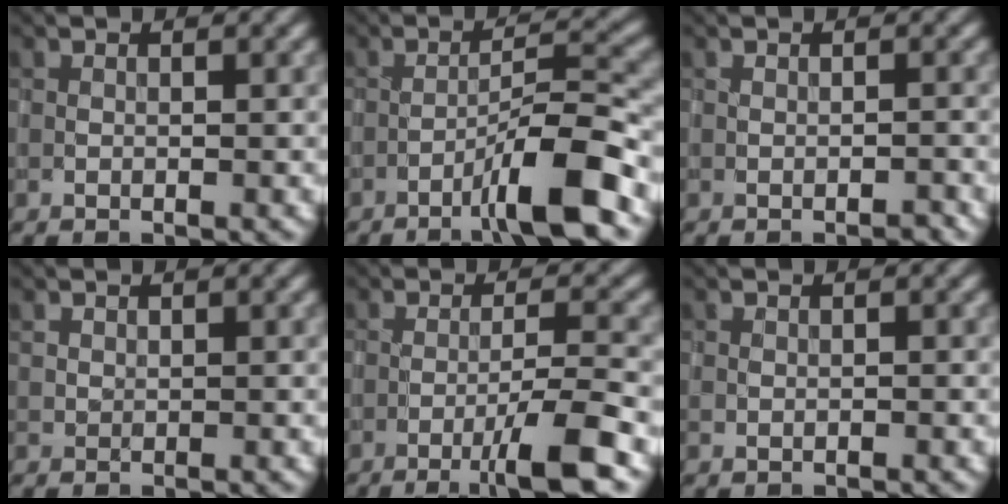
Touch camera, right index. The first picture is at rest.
{"total": 6.5, "force": [-3.7, 0.5, 5.3], "torque": [-0.081, 0.018, -0.067]}
{"total": 0.8, "force": [-0.7, 0.1, 0.5], "torque": [-0.008, 0.002, -0.012]}
{"total": 0.7, "force": [0.5, 0.5, 0.2], "torque": [-0.005, -0.001, 0.013]}
{"total": 5.4, "force": [-2.4, 0.6, 4.7], "torque": [-0.071, 0.003, -0.048]}
{"total": 0.0}